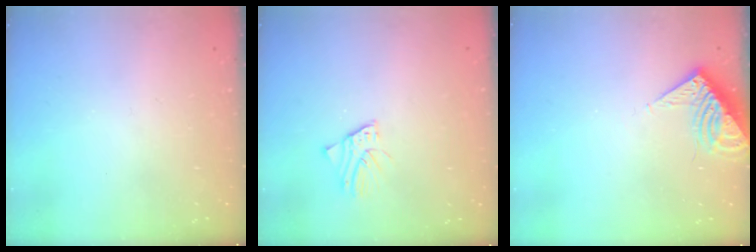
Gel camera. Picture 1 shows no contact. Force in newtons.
{"total": 1.6, "press": 1.6, "slide": 0.3}
{"total": 7.6, "press": 7.5, "slide": 0.9}